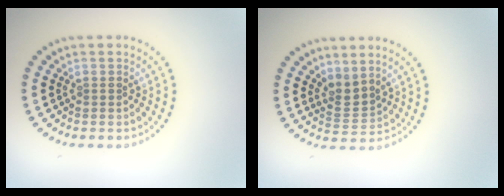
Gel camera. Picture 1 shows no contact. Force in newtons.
{"total": 2.2, "press": 1.5, "slide": 1.7}